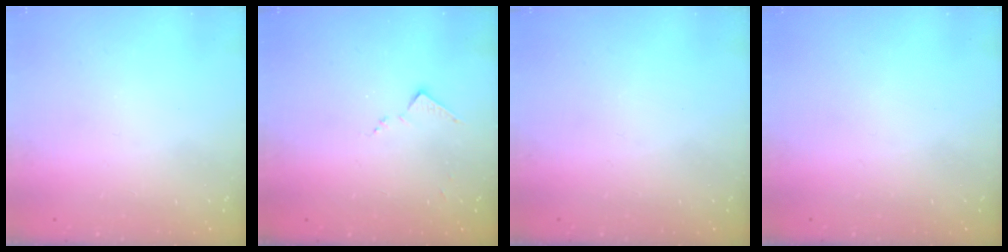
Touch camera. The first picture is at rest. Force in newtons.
{"total": 7.5, "press": 7.5, "slide": 0.6}
{"total": 0.0}
{"total": 0.0}